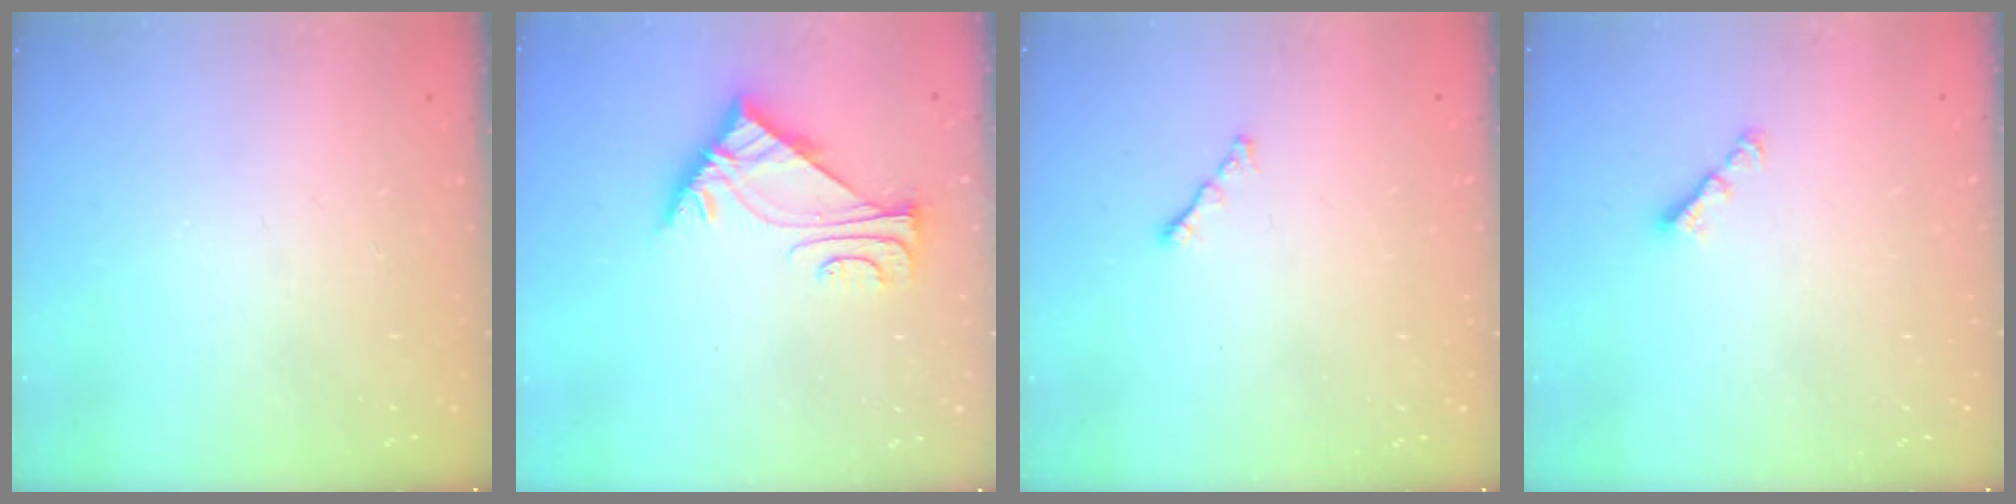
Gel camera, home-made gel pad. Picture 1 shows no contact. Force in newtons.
{"total": 6.0, "press": 5.9, "slide": 0.5}
{"total": 1.2, "press": 1.1, "slide": 0.5}
{"total": 2.9, "press": 2.8, "slide": 0.6}